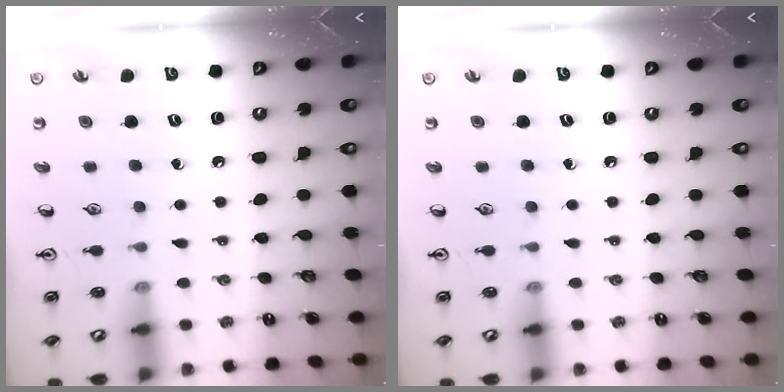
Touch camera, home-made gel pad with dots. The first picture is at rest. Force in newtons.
{"total": 0.0}